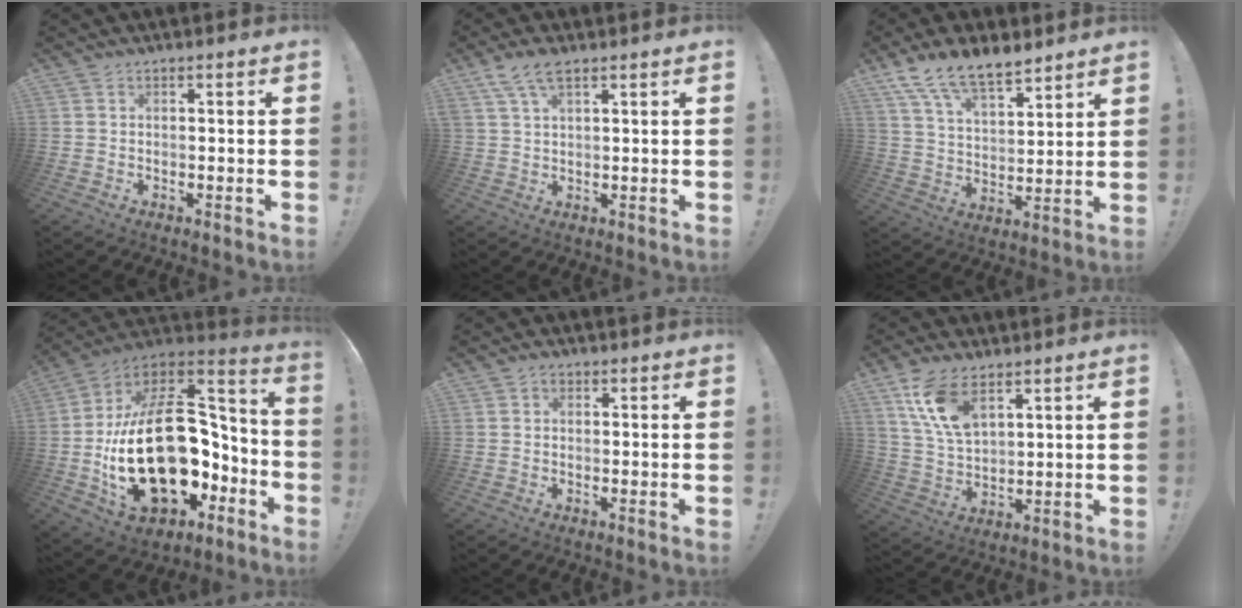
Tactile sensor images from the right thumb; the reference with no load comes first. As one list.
[{"total": 6.2, "force": [3.8, 2.4, 4.2], "torque": [-0.080, -0.007, 0.073]}, {"total": 12.5, "force": [9.9, 4.6, 6.2], "torque": [-0.121, -0.063, 0.184]}, {"total": 33.2, "force": [-4.0, 20.5, 25.9], "torque": [-0.452, 0.012, -0.021]}, {"total": 1.2, "force": [0.1, 1.0, 0.6], "torque": [-0.003, 0.001, -0.001]}, {"total": 12.4, "force": [7.2, 6.2, 8.0], "torque": [-0.172, -0.024, 0.138]}]